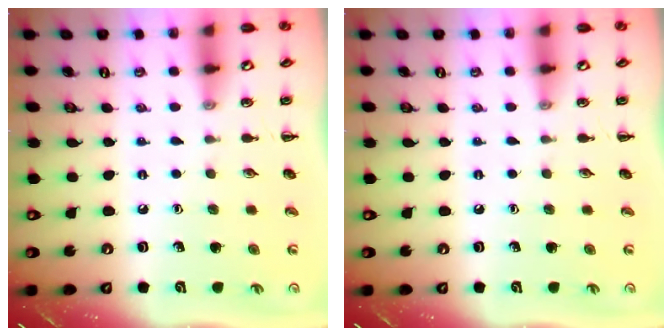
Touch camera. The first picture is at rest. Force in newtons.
{"total": 0.0}